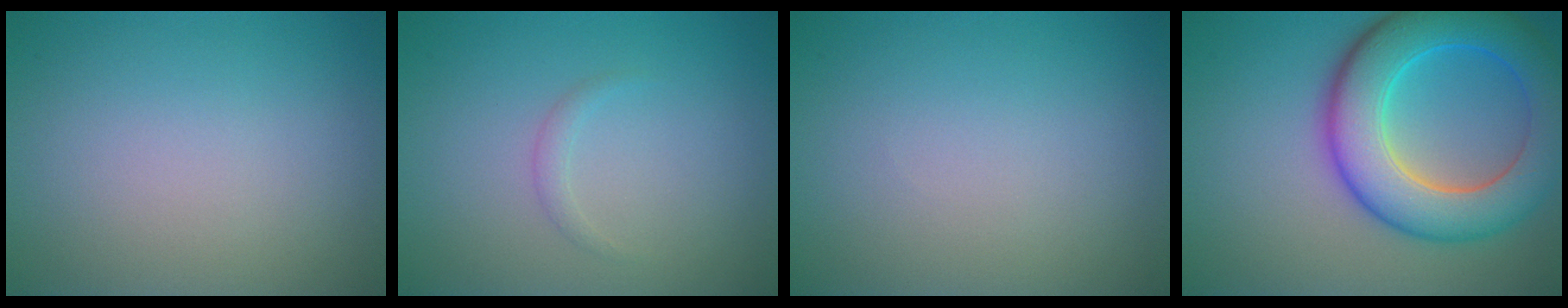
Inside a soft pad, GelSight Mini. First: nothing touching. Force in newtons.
{"total": 0.8, "press": 0.8, "slide": 0.1}
{"total": 0.0}
{"total": 9.4, "press": 9.4, "slide": 0.3}